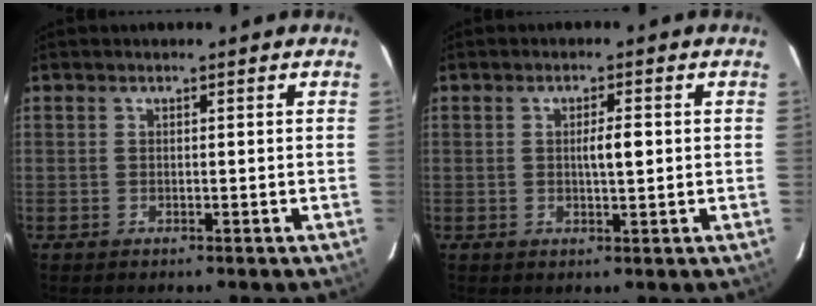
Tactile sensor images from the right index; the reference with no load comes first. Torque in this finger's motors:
{"motor_torque": [0.07, 0.01, 0.08, 0.03]}